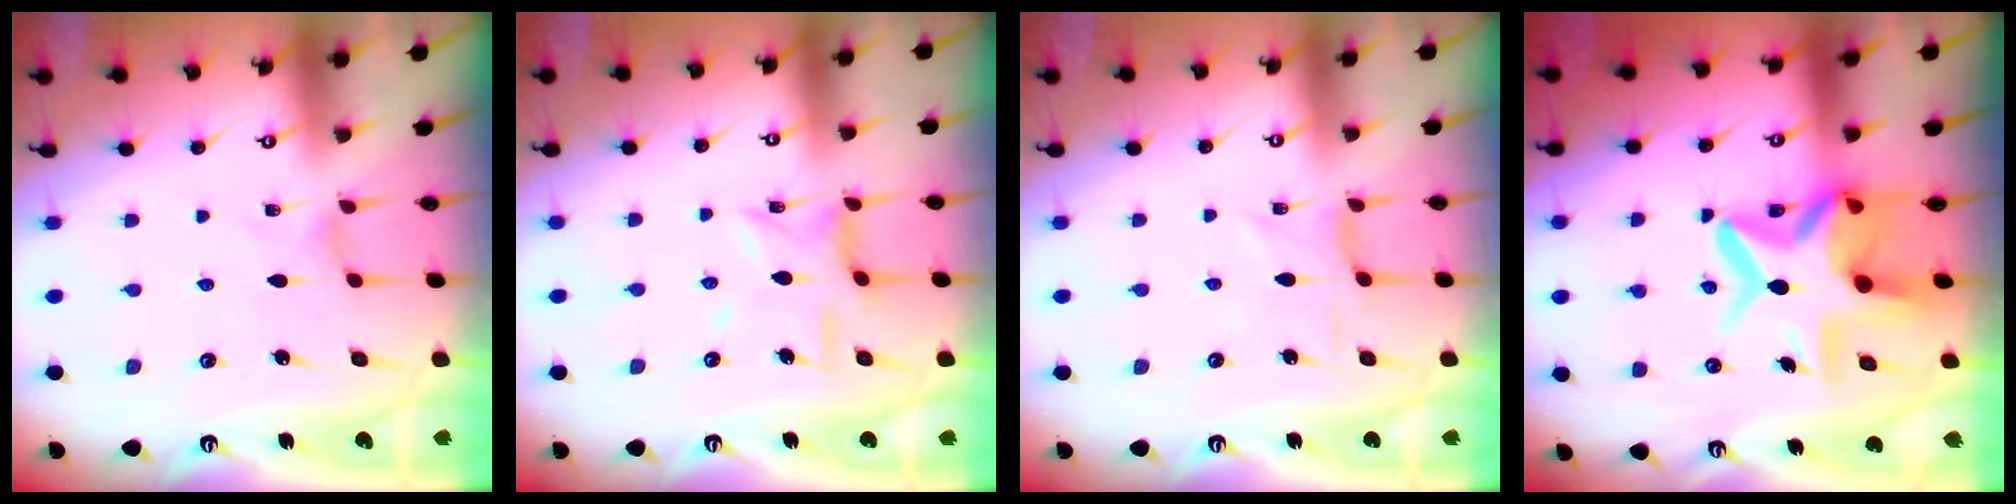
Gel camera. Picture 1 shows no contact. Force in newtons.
{"total": 7.6, "press": 7.6, "slide": 0.5}
{"total": 2.1, "press": 2.1, "slide": 0.5}
{"total": 14.7, "press": 14.6, "slide": 2.0}